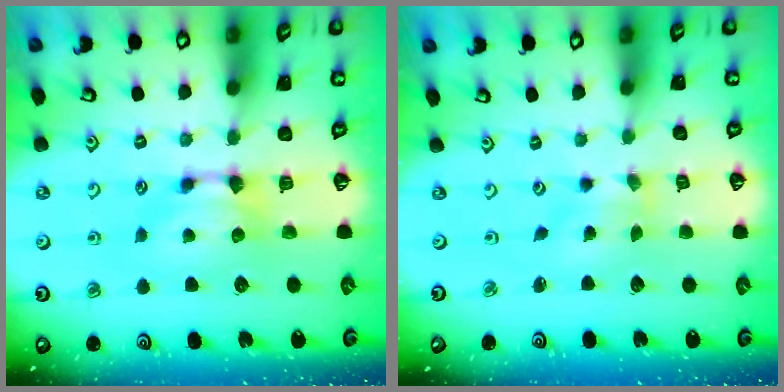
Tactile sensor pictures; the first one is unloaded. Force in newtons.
{"total": 2.7, "press": 2.4, "slide": 1.1}